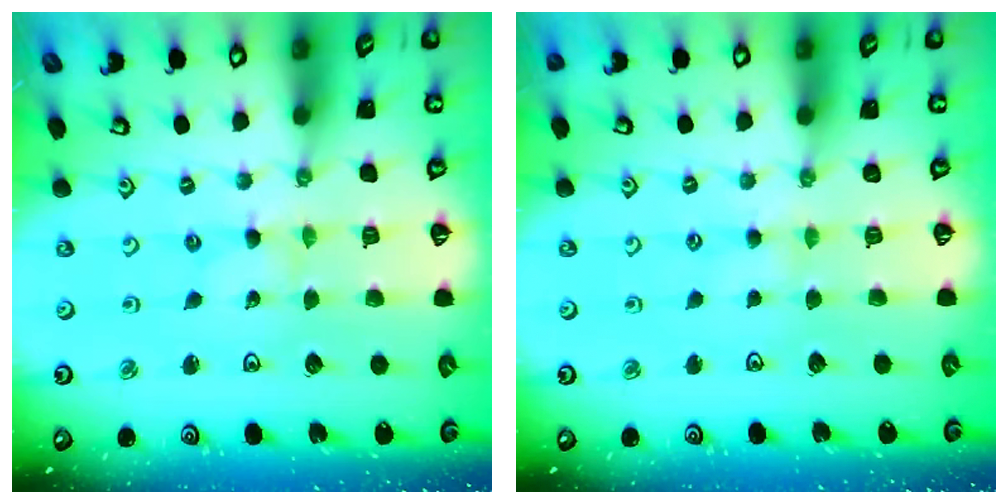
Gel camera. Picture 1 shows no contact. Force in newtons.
{"total": 2.5, "press": 2.5, "slide": 0.4}